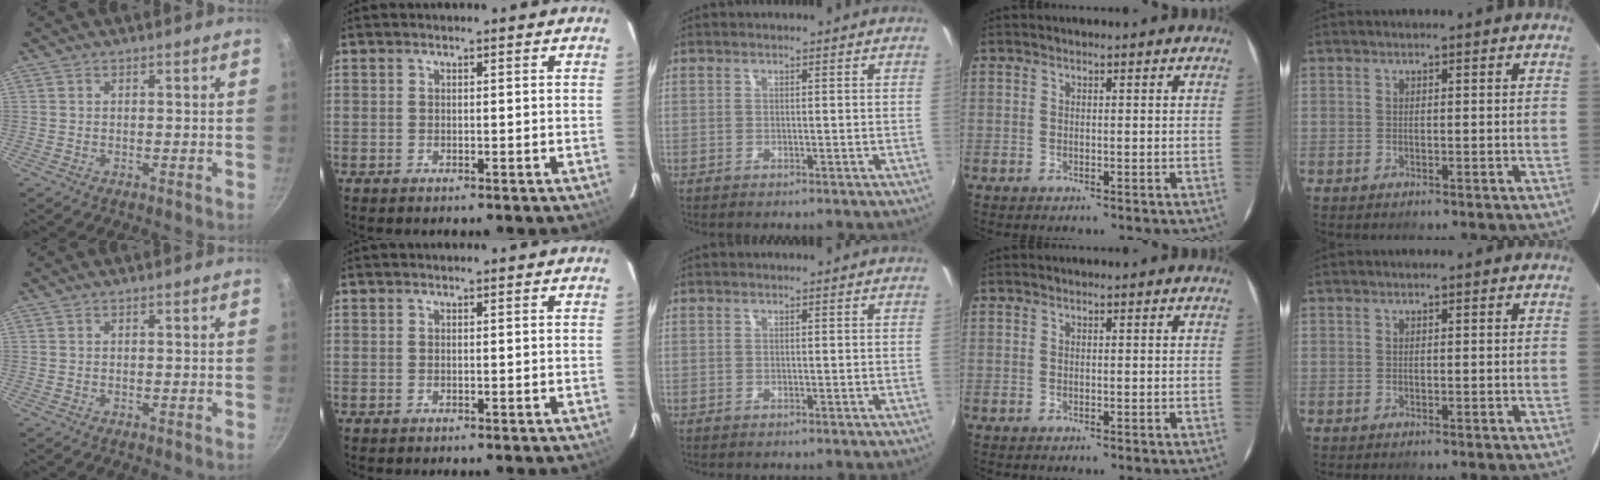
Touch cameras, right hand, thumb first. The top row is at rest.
{}